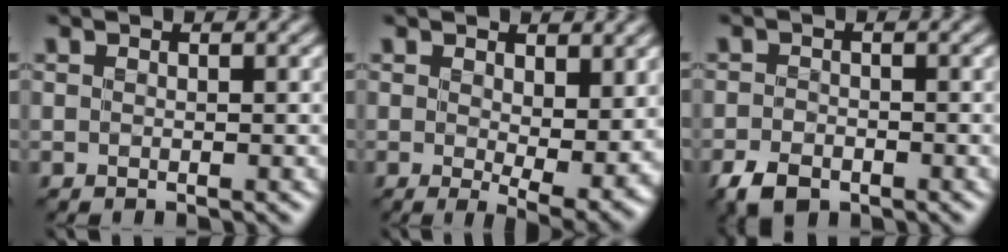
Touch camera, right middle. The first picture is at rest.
{"total": 5.8, "force": [1.4, 2.3, 5.2], "torque": [-0.082, -0.017, 0.029]}
{"total": 2.8, "force": [-1.9, 1.5, 1.3], "torque": [-0.026, -0.005, -0.043]}